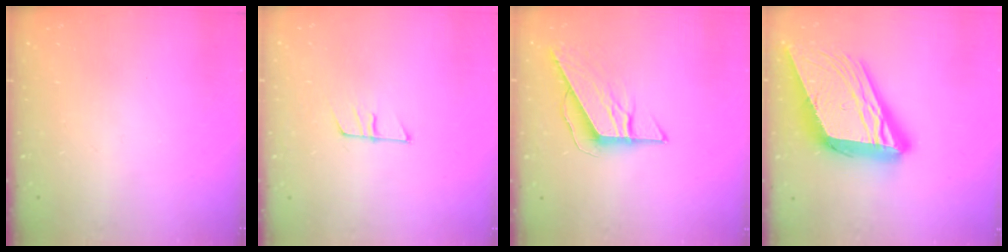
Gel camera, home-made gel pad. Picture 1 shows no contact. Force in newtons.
{"total": 7.1, "press": 7.1, "slide": 0.6}
{"total": 8.3, "press": 8.3, "slide": 0.7}
{"total": 27.2, "press": 26.9, "slide": 4.5}